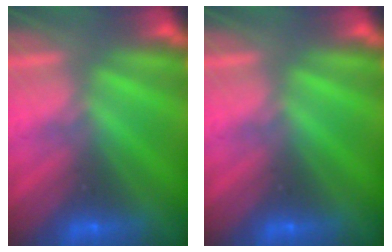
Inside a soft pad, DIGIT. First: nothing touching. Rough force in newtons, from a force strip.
{"total": 0.0}